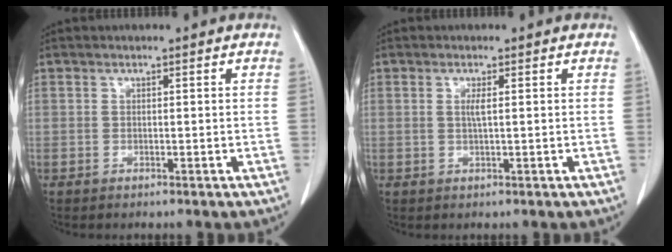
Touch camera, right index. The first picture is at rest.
{"total": 1.4, "force": [0.2, -0.1, 1.4], "torque": [-0.032, 0.000, 0.003]}